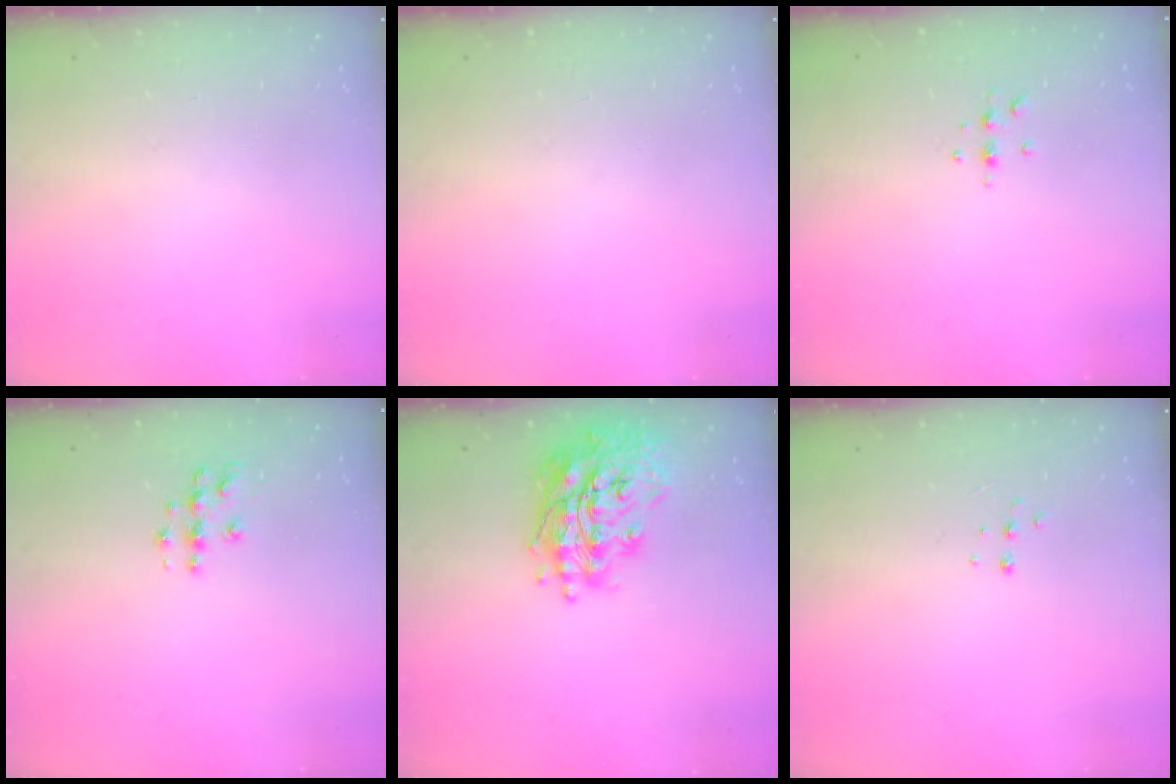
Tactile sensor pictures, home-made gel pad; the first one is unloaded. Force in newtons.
{"total": 0.0}
{"total": 4.4, "press": 4.3, "slide": 0.6}
{"total": 5.2, "press": 5.1, "slide": 0.5}
{"total": 19.9, "press": 19.8, "slide": 2.1}
{"total": 4.6, "press": 4.5, "slide": 0.8}